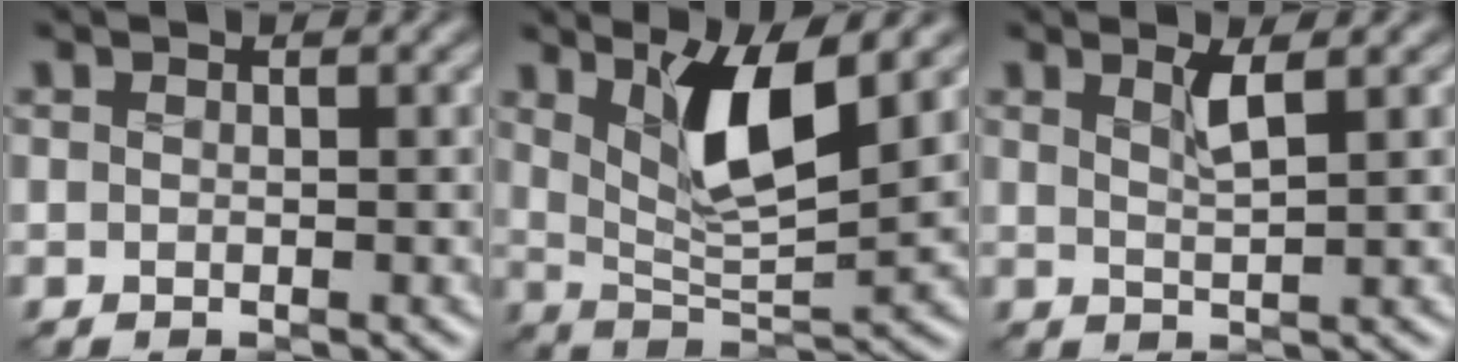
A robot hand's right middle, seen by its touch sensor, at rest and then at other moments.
{"total": 6.1, "force": [2.7, 1.6, 5.3], "torque": [-0.100, -0.014, 0.049]}
{"total": 2.0, "force": [0.9, 0.3, 1.7], "torque": [-0.032, -0.002, 0.013]}